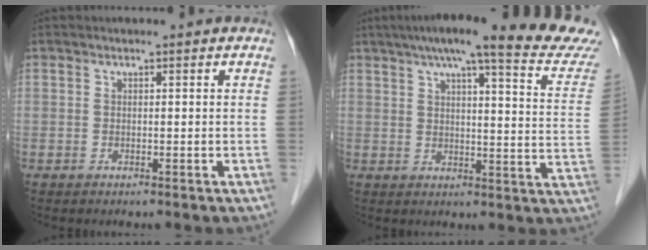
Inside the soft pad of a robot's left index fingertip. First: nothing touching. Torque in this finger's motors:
{"motor_torque": [0.99, -1.15, 0.36, 0.01]}